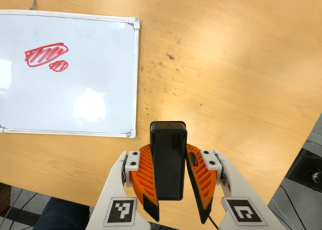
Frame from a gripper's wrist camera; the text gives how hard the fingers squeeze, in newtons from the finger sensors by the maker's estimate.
{"total": 9.2, "left": 7.6, "right": 10.9}